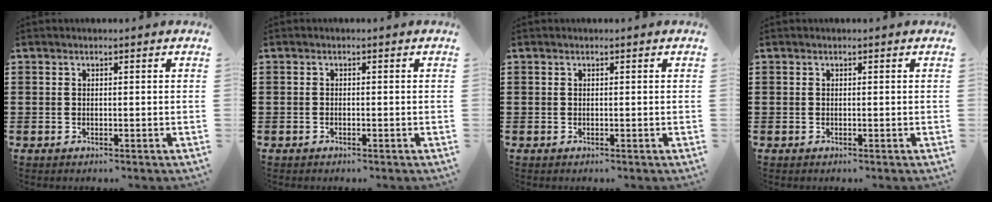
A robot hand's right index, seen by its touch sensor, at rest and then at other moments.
{"total": 0.5, "force": [-0.5, 0.3, 0.1], "torque": [-0.003, 0.001, -0.010]}
{"total": 0.0}
{"total": 0.0}